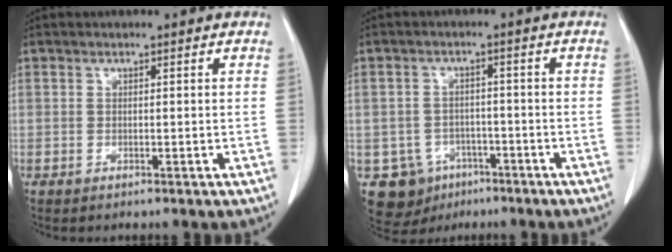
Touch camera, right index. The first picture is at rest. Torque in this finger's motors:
{"motor_torque": [-0.16, 0.07, -0.46, -0.18]}